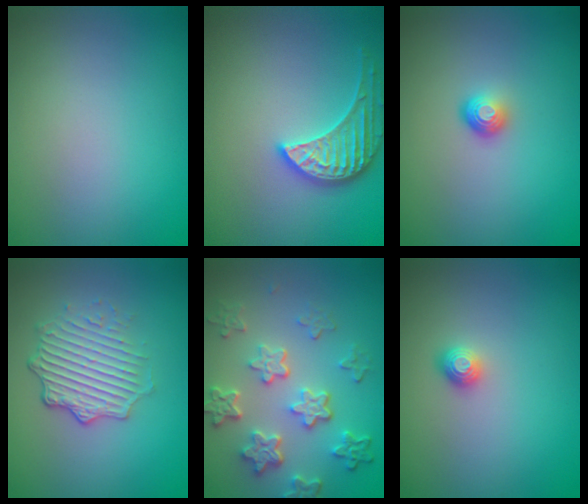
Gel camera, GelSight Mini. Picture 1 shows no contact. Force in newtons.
{"total": 3.3, "press": 3.3, "slide": 0.4}
{"total": 1.8, "press": 1.2, "slide": 1.4}
{"total": 5.0, "press": 3.6, "slide": 3.5}
{"total": 5.9, "press": 4.4, "slide": 3.9}
{"total": 1.2, "press": 1.0, "slide": 0.5}